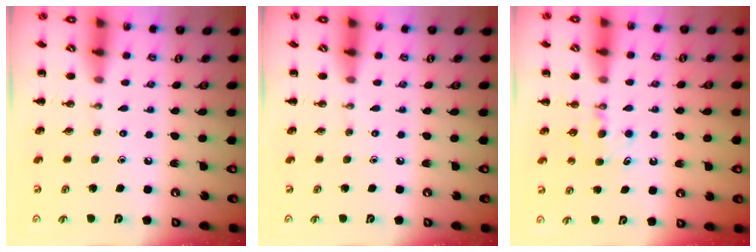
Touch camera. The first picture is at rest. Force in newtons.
{"total": 0.0}
{"total": 4.6, "press": 4.4, "slide": 1.5}